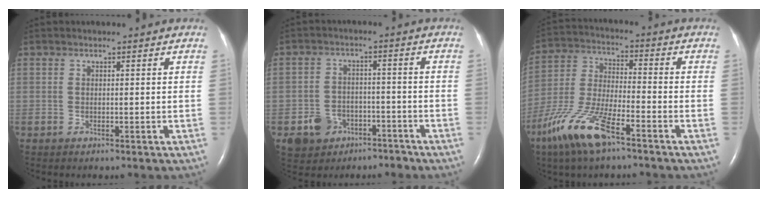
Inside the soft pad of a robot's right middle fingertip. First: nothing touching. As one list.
[{"total": 7.0, "force": [-4.5, 5.0, 2.0], "torque": [-0.048, 0.014, -0.065]}, {"total": 12.2, "force": [-7.6, 2.7, 9.2], "torque": [-0.209, -0.016, -0.147]}]